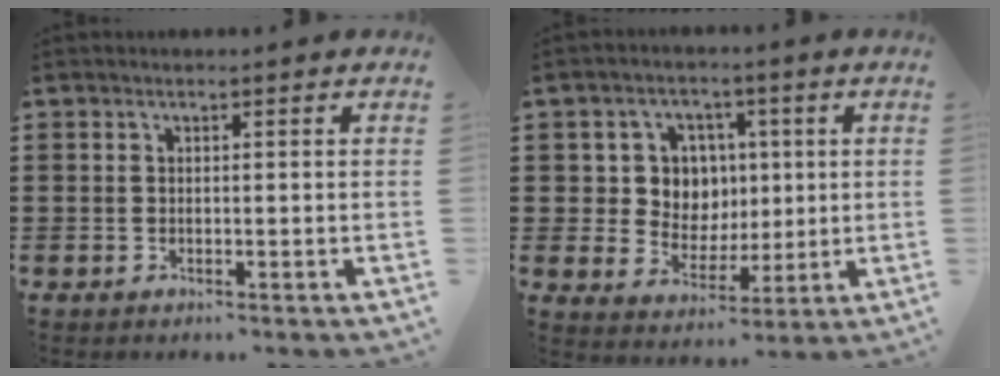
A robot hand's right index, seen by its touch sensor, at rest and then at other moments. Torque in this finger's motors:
{"motor_torque": [1.03, 0.69, 0.23, 0.08]}